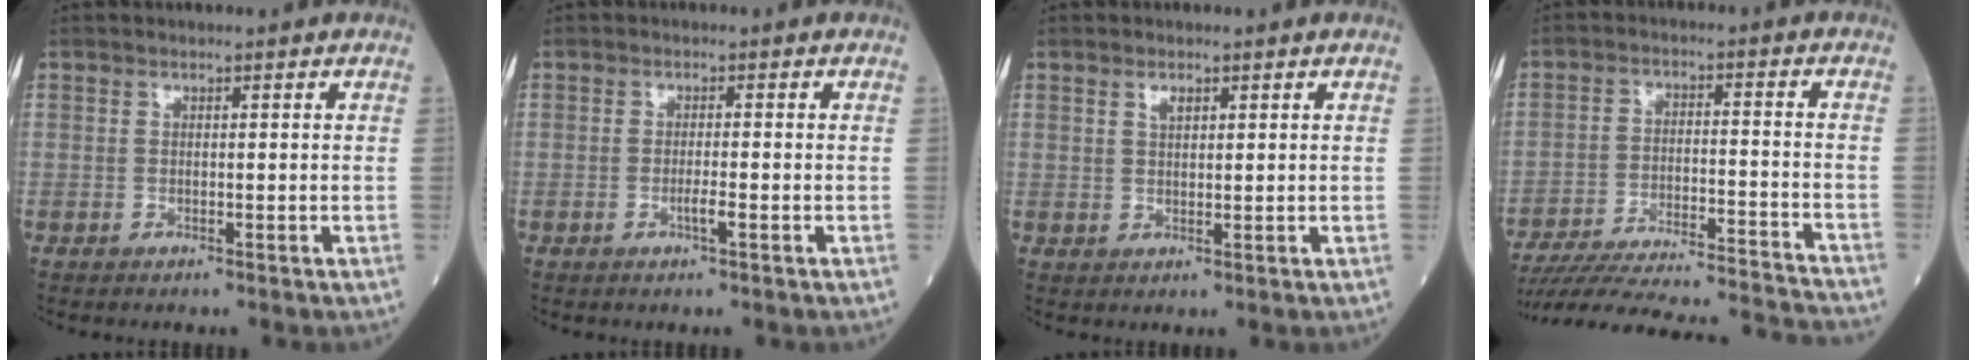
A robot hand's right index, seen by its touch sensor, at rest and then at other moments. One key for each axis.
{"total": 1.7, "fx": -0.7, "fy": 0.0, "fz": 1.6, "tx": -0.030, "ty": -0.002, "tz": -0.014}
{"total": 1.5, "fx": 0.9, "fy": 0.5, "fz": 1.1, "tx": -0.025, "ty": -0.002, "tz": 0.019}
{"total": 26.1, "fx": -24.7, "fy": 0.5, "fz": 8.6, "tx": -0.120, "ty": -0.033, "tz": -0.346}